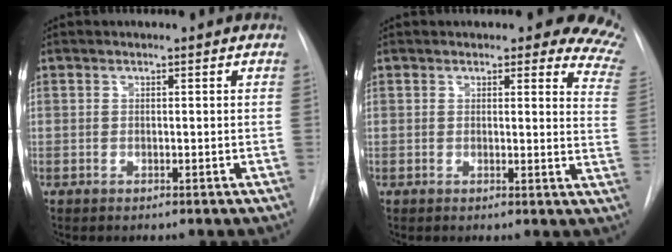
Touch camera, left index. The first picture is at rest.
{"total": 10.0, "force": [8.4, 3.6, 4.0], "torque": [-0.007, -0.038, 0.051]}